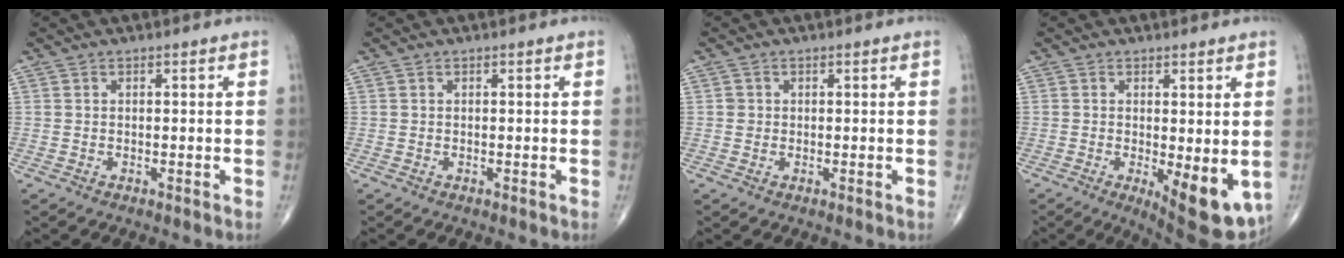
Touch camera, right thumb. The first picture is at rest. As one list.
[{"total": 0.0}, {"total": 1.0, "force": [0.0, 1.0, 0.1], "torque": [0.004, 0.002, 0.000]}, {"total": 10.3, "force": [-2.0, 3.5, 9.5], "torque": [-0.119, -0.024, -0.016]}]